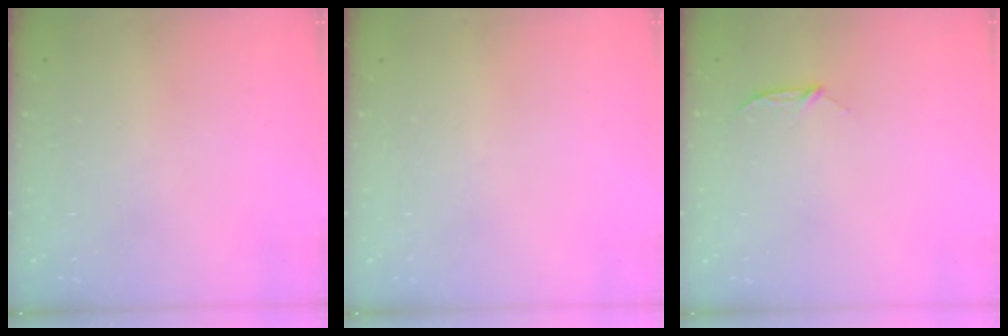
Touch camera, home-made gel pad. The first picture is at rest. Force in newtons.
{"total": 0.0}
{"total": 5.1, "press": 5.1, "slide": 0.6}